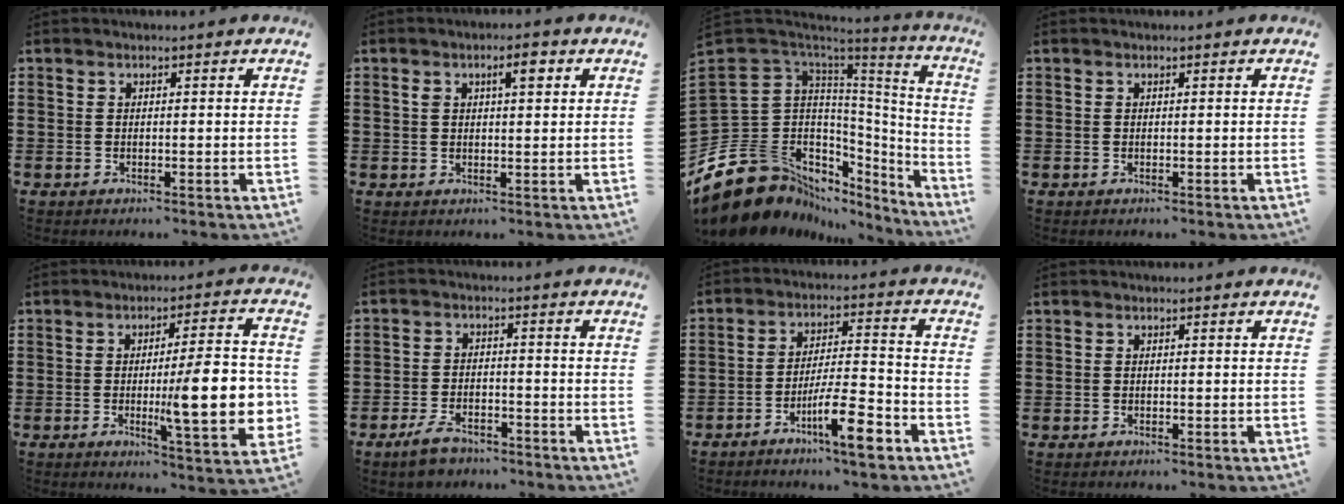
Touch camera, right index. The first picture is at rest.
{"total": 3.5, "force": [1.4, 1.1, 3.0], "torque": [-0.047, 0.002, 0.017]}
{"total": 13.3, "force": [-6.5, 10.4, 5.1], "torque": [-0.146, -0.033, -0.100]}
{"total": 0.0}
{"total": 13.6, "force": [-1.4, 2.8, 13.2], "torque": [-0.185, -0.015, -0.028]}
{"total": 3.6, "force": [-3.0, 1.6, 1.2], "torque": [-0.028, 0.009, -0.059]}
{"total": 9.9, "force": [-5.5, 2.2, 8.0], "torque": [-0.144, 0.009, -0.096]}
{"total": 0.0}